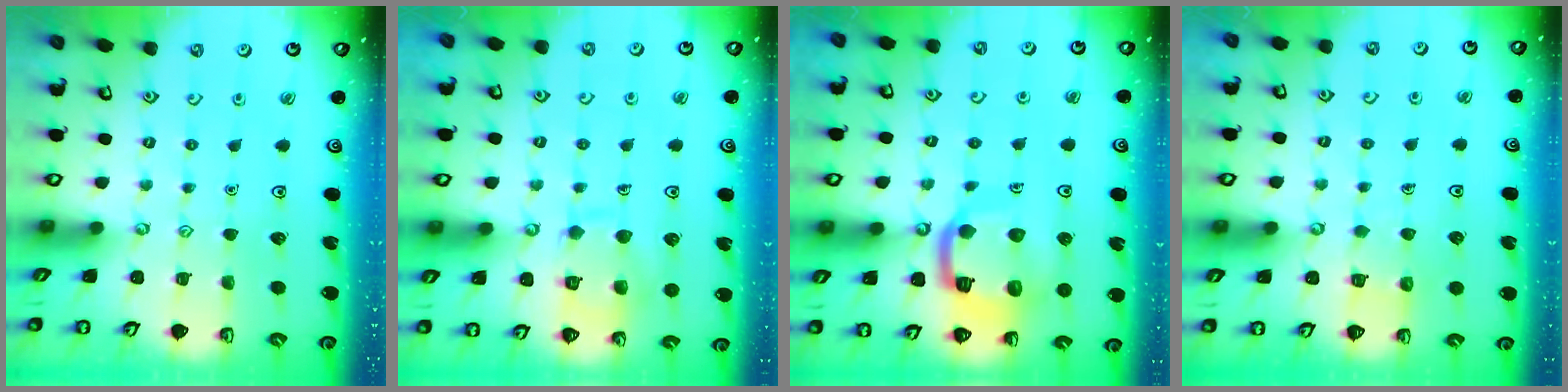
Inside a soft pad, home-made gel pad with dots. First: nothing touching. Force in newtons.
{"total": 11.1, "press": 11.1, "slide": 0.8}
{"total": 14.6, "press": 14.6, "slide": 1.6}
{"total": 5.2, "press": 5.2, "slide": 0.3}